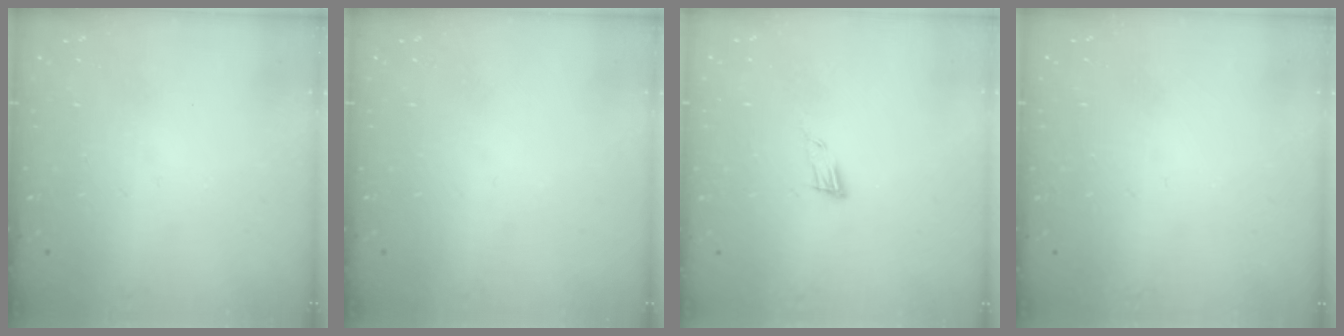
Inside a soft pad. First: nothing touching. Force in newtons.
{"total": 0.0}
{"total": 4.6, "press": 4.6, "slide": 0.4}
{"total": 1.6, "press": 1.6, "slide": 0.1}